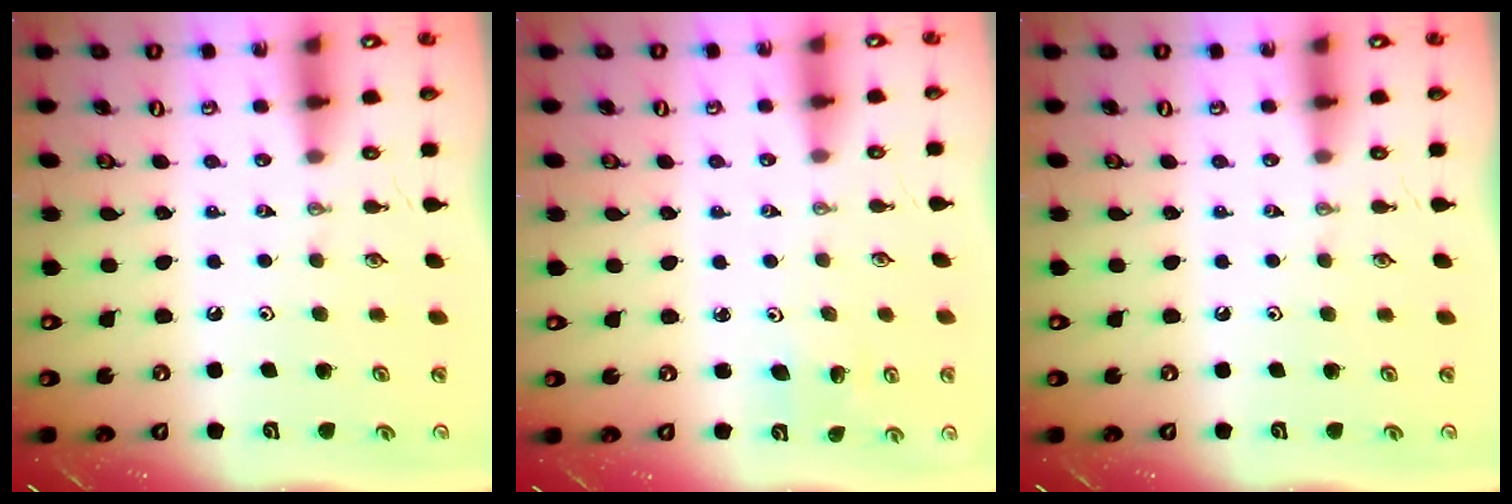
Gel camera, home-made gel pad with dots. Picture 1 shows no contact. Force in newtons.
{"total": 3.8, "press": 3.8, "slide": 0.4}
{"total": 0.0}